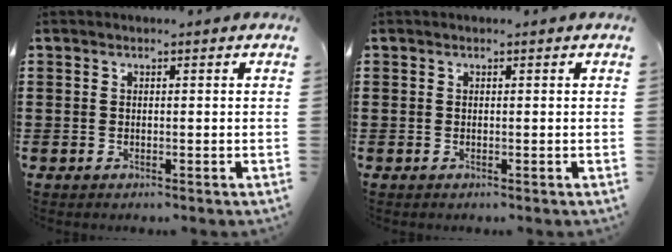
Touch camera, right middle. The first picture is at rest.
{"total": 0.0}